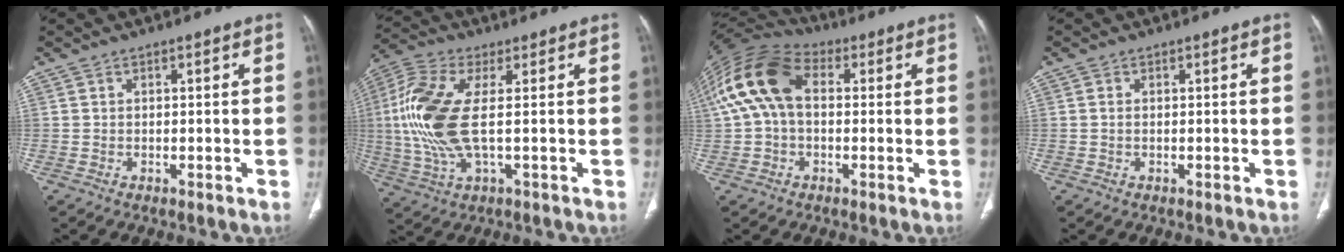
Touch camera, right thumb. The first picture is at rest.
{"total": 14.4, "force": [0.8, 5.3, 13.3], "torque": [-0.326, 0.003, 0.013]}
{"total": 15.2, "force": [2.2, 9.8, 11.5], "torque": [-0.235, 0.044, 0.032]}
{"total": 0.6, "force": [0.0, 0.3, 0.5], "torque": [-0.014, 0.001, 0.002]}